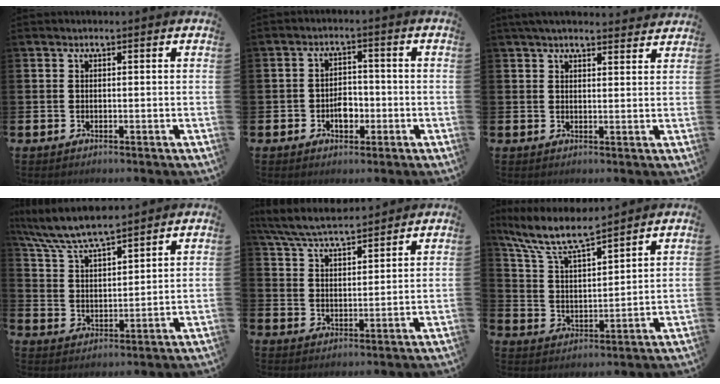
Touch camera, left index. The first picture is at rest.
{"total": 3.3, "force": [-1.1, 2.4, 1.9], "torque": [-0.026, 0.001, -0.026]}
{"total": 3.6, "force": [3.4, 0.6, 1.0], "torque": [-0.026, -0.009, 0.062]}
{"total": 7.2, "force": [6.8, 0.8, 2.1], "torque": [-0.076, -0.031, 0.123]}
{"total": 6.4, "force": [6.1, 0.8, 1.6], "torque": [-0.062, -0.027, 0.111]}
{"total": 8.7, "force": [7.6, 1.3, 4.0], "torque": [-0.112, -0.036, 0.134]}